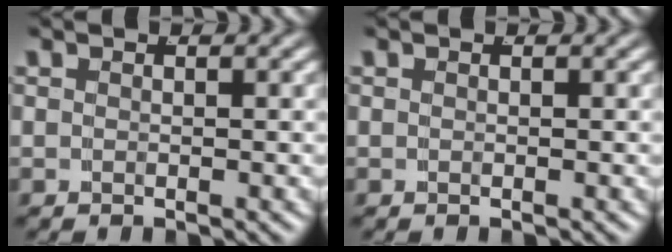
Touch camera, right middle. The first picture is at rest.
{"total": 0.0}